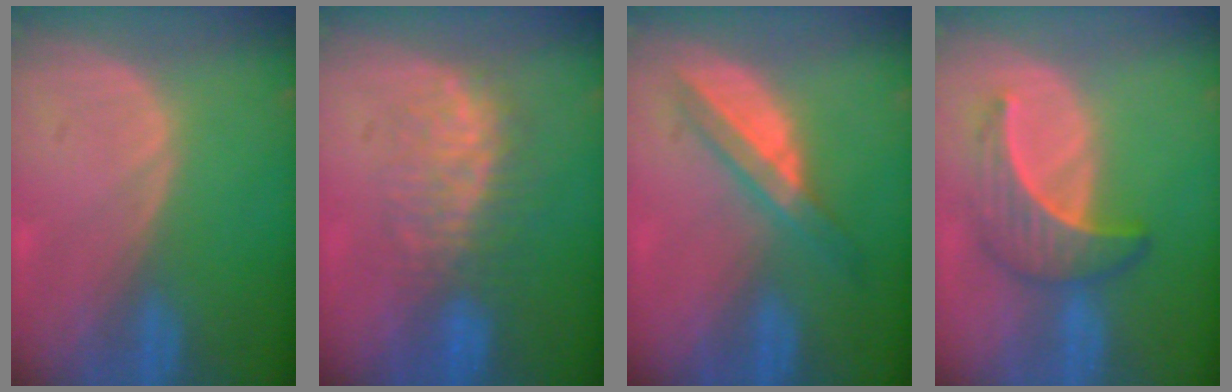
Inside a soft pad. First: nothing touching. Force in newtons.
{"total": 7.5, "press": 7.2, "slide": 2.3}
{"total": 6.0, "press": 5.3, "slide": 2.8}
{"total": 6.8, "press": 6.1, "slide": 3.0}